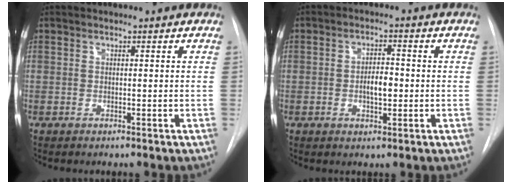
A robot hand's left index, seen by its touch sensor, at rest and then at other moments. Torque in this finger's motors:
{"motor_torque": [0.18, 0.06, 0.10, 0.06]}